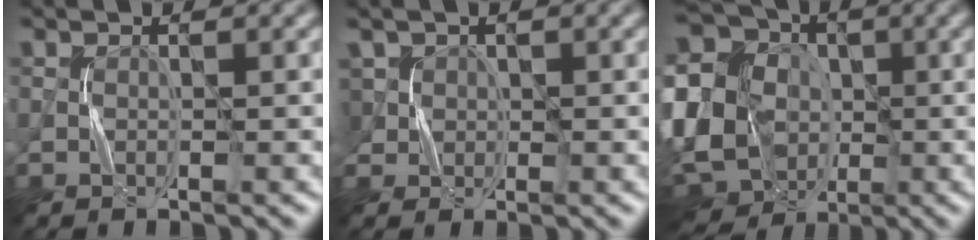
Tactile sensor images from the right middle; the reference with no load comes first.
{"total": 1.1, "force": [0.8, 0.7, -0.1], "torque": [-0.008, -0.002, 0.029]}
{"total": 15.8, "force": [-2.4, 12.2, 9.8], "torque": [-0.214, 0.029, -0.056]}